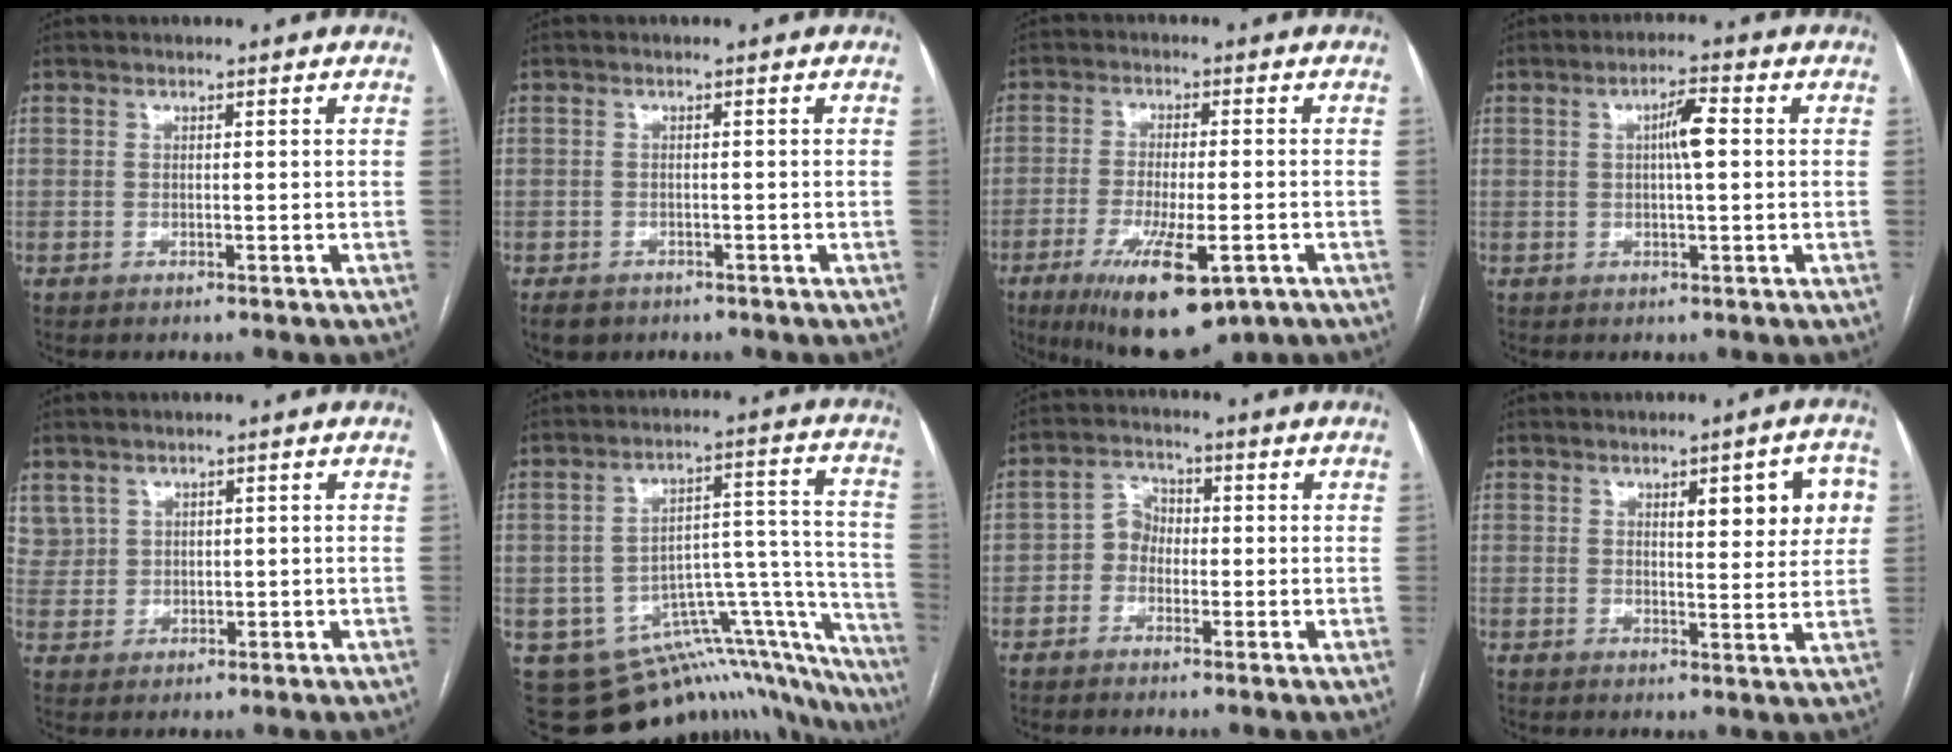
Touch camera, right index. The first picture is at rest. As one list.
[{"total": 3.6, "force": [-2.6, 2.3, 1.1], "torque": [-0.021, -0.004, -0.038]}, {"total": 13.2, "force": [-6.9, 3.4, 10.8], "torque": [-0.188, -0.030, -0.101]}, {"total": 4.1, "force": [0.5, 0.5, 4.0], "torque": [-0.072, 0.008, 0.007]}, {"total": 3.5, "force": [2.1, 2.7, 0.0], "torque": [0.003, 0.010, 0.049]}, {"total": 20.3, "force": [-14.6, 10.2, 9.7], "torque": [-0.049, 0.099, -0.166]}, {"total": 3.4, "force": [-0.8, 2.9, 1.6], "torque": [-0.021, 0.015, -0.022]}, {"total": 8.1, "force": [2.8, 2.2, 7.3], "torque": [-0.086, 0.009, 0.035]}]